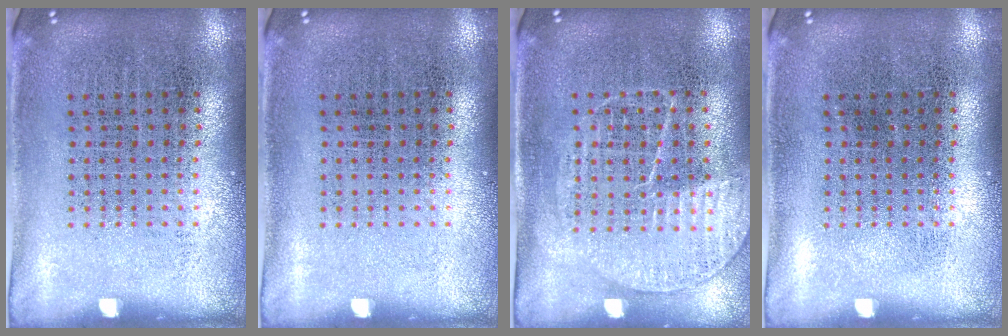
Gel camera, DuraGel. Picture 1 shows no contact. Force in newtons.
{"total": 0.0}
{"total": 1.3, "press": 1.3, "slide": 0.2}
{"total": 0.0}